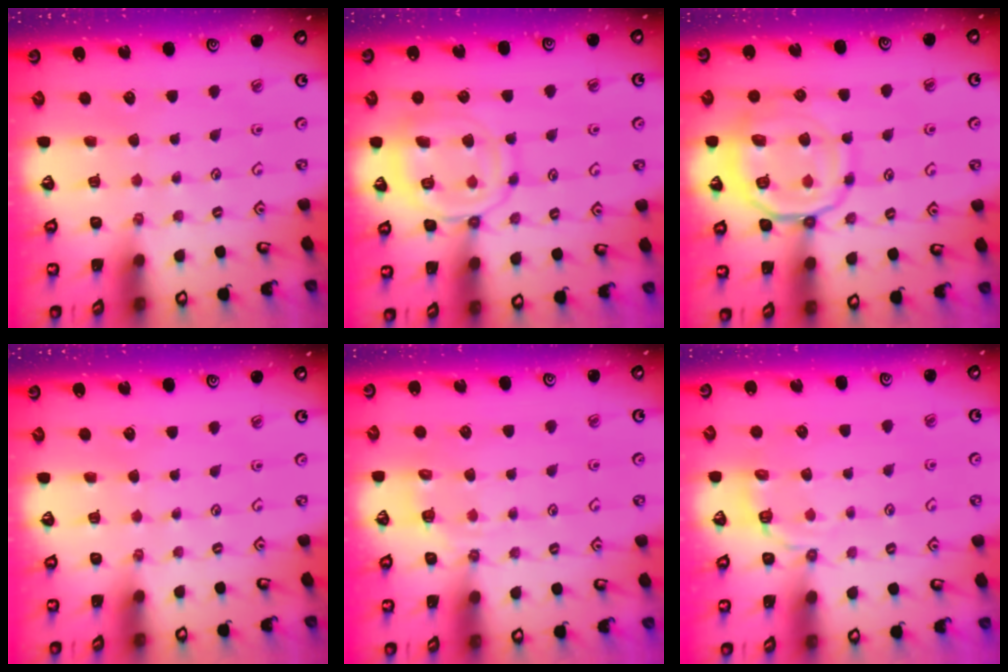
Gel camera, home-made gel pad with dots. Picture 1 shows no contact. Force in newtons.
{"total": 13.7, "press": 13.7, "slide": 1.3}
{"total": 15.3, "press": 15.3, "slide": 1.4}
{"total": 0.0}
{"total": 5.2, "press": 5.0, "slide": 1.2}
{"total": 4.1, "press": 3.5, "slide": 2.1}